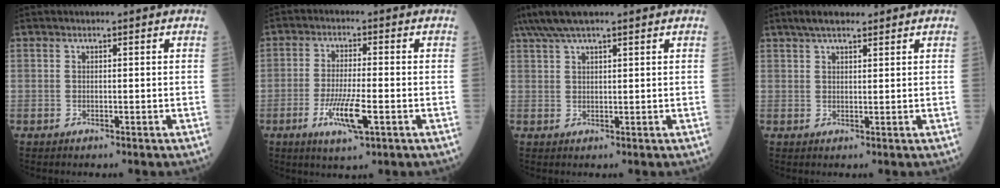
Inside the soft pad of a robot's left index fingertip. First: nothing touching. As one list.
[{"total": 6.9, "force": [-2.7, 0.9, 6.3], "torque": [-0.126, -0.012, -0.046]}, {"total": 6.4, "force": [5.1, 0.7, 3.9], "torque": [-0.078, 0.043, 0.094]}, {"total": 4.2, "force": [3.2, 1.2, 2.4], "torque": [-0.049, 0.018, 0.057]}]